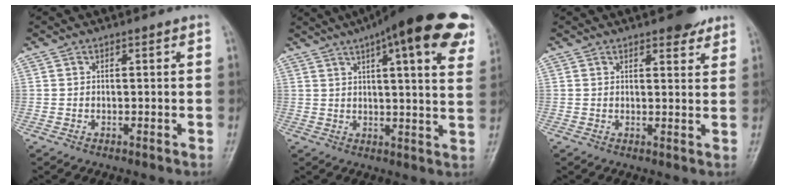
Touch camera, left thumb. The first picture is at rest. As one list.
[{"total": 23.4, "force": [13.1, 5.7, 18.6], "torque": [-0.244, -0.003, 0.160]}, {"total": 4.3, "force": [3.1, 1.7, 2.5], "torque": [-0.016, -0.016, 0.041]}]